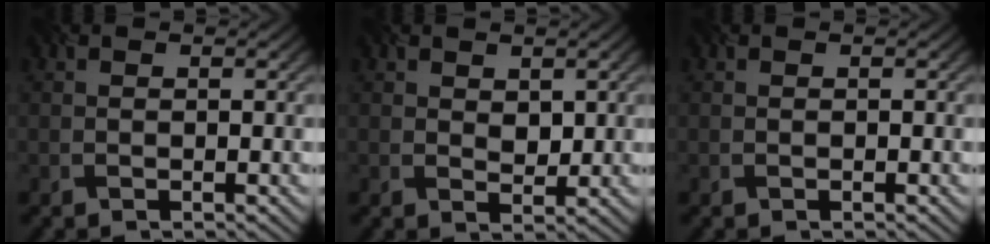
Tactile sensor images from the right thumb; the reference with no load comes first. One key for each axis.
{"total": 2.2, "fx": 0.6, "fy": 1.6, "fz": 1.3, "tx": -0.028, "ty": 0.002, "tz": 0.024}
{"total": 0.0}